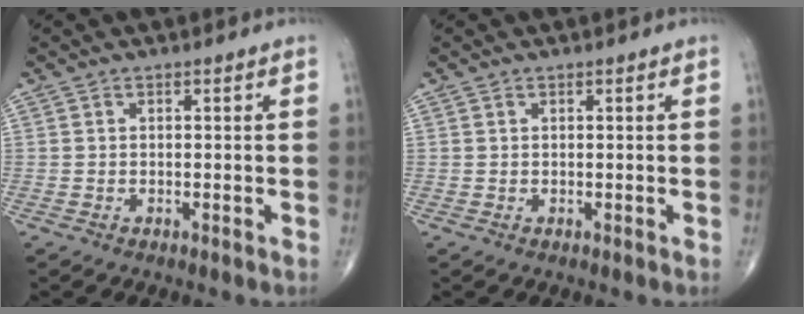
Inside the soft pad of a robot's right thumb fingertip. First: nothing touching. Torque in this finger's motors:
{"motor_torque": [0.35, 0.21, -0.07, 0.07, 0.04]}